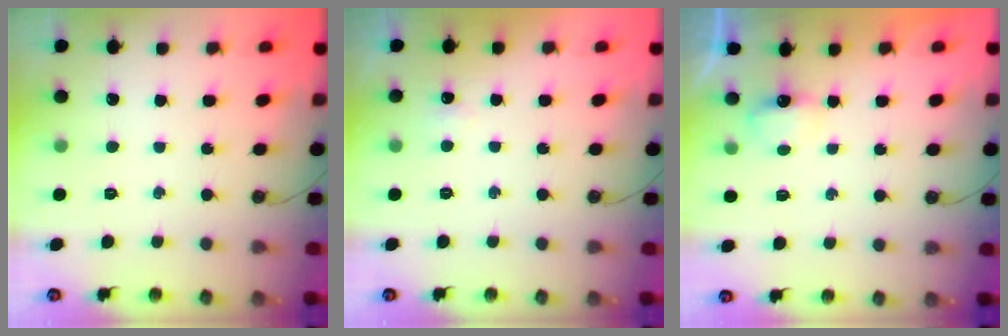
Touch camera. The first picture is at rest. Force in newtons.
{"total": 2.8, "press": 2.7, "slide": 0.6}
{"total": 4.3, "press": 4.2, "slide": 0.7}